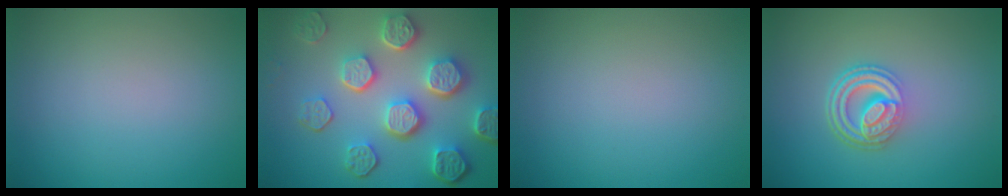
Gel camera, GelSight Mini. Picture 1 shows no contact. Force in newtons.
{"total": 8.1, "press": 6.2, "slide": 5.3}
{"total": 0.0}
{"total": 4.7, "press": 3.4, "slide": 3.3}